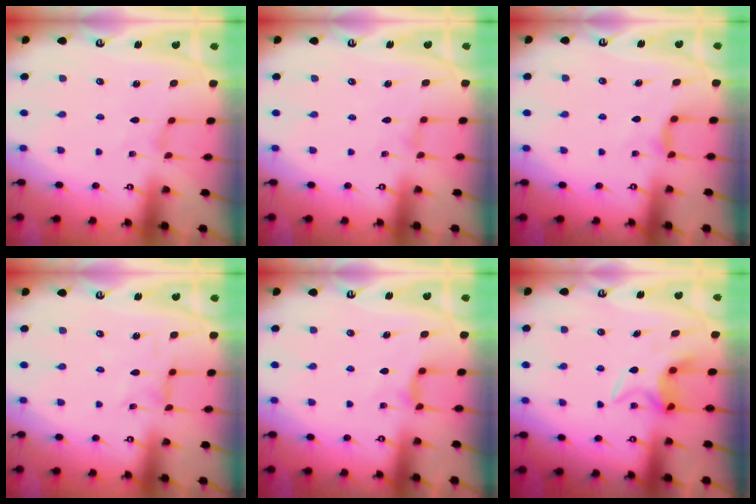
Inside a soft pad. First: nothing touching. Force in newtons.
{"total": 1.1, "press": 1.1, "slide": 0.2}
{"total": 6.2, "press": 6.2, "slide": 0.6}
{"total": 0.9, "press": 0.9, "slide": 0.2}
{"total": 6.2, "press": 6.2, "slide": 0.6}
{"total": 6.6, "press": 6.6, "slide": 0.3}